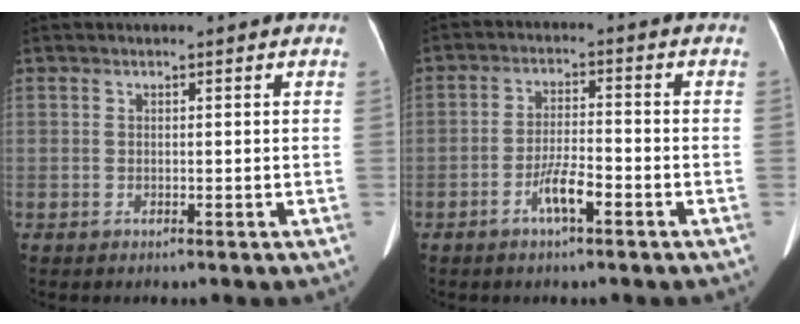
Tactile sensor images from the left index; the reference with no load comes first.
{"total": 4.6, "force": [-2.6, 0.7, 3.7], "torque": [-0.074, 0.001, -0.050]}